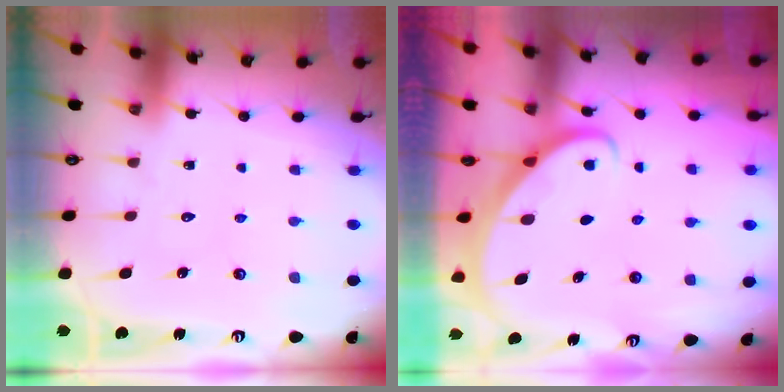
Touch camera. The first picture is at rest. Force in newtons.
{"total": 2.8, "press": 2.8, "slide": 0.2}